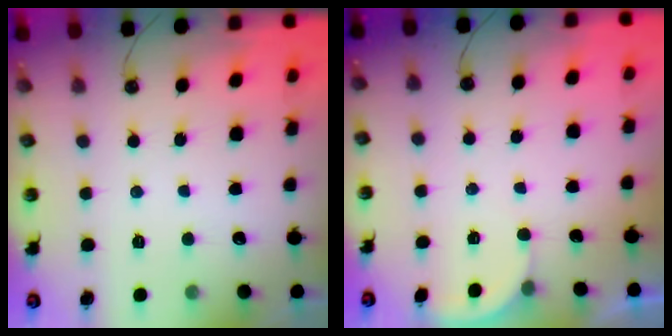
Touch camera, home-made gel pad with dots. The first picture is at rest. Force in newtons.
{"total": 1.4, "press": 1.3, "slide": 0.5}